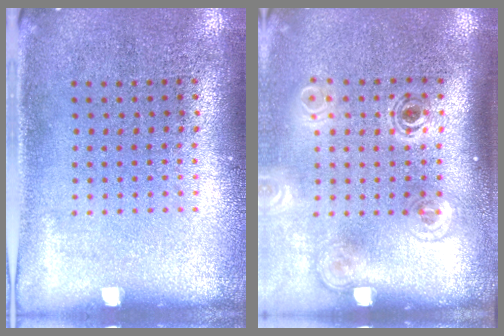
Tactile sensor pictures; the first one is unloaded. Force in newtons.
{"total": 1.8, "press": 1.2, "slide": 1.4}